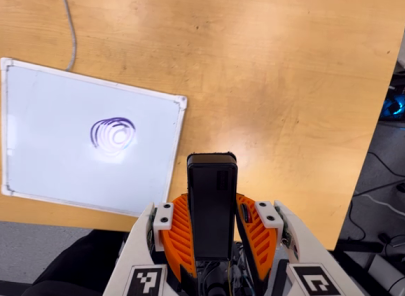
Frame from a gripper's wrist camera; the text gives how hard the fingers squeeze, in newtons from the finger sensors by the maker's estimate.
{"total": 4.5, "left": 3.3, "right": 5.8}